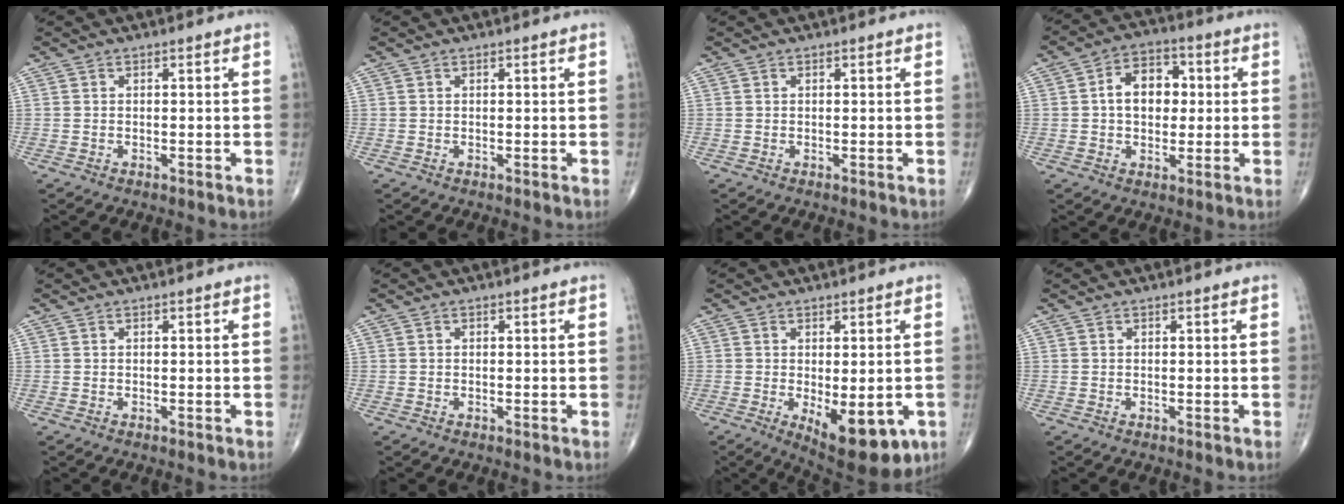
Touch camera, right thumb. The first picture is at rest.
{"total": 0.0}
{"total": 0.0}
{"total": 9.6, "force": [0.9, 6.8, 6.7], "torque": [-0.077, 0.020, 0.009]}
{"total": 0.0}
{"total": 0.0}
{"total": 12.8, "force": [-4.3, 5.5, 10.7], "torque": [-0.137, -0.017, -0.047]}
{"total": 0.0}